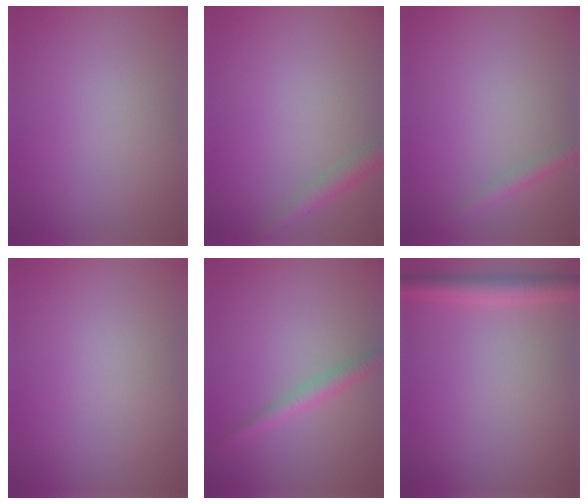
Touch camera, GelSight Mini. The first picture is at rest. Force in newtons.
{"total": 2.1, "press": 2.1, "slide": 0.1}
{"total": 1.5, "press": 1.5, "slide": 0.1}
{"total": 0.0}
{"total": 2.0, "press": 2.0, "slide": 0.0}
{"total": 3.1, "press": 3.1, "slide": 0.2}